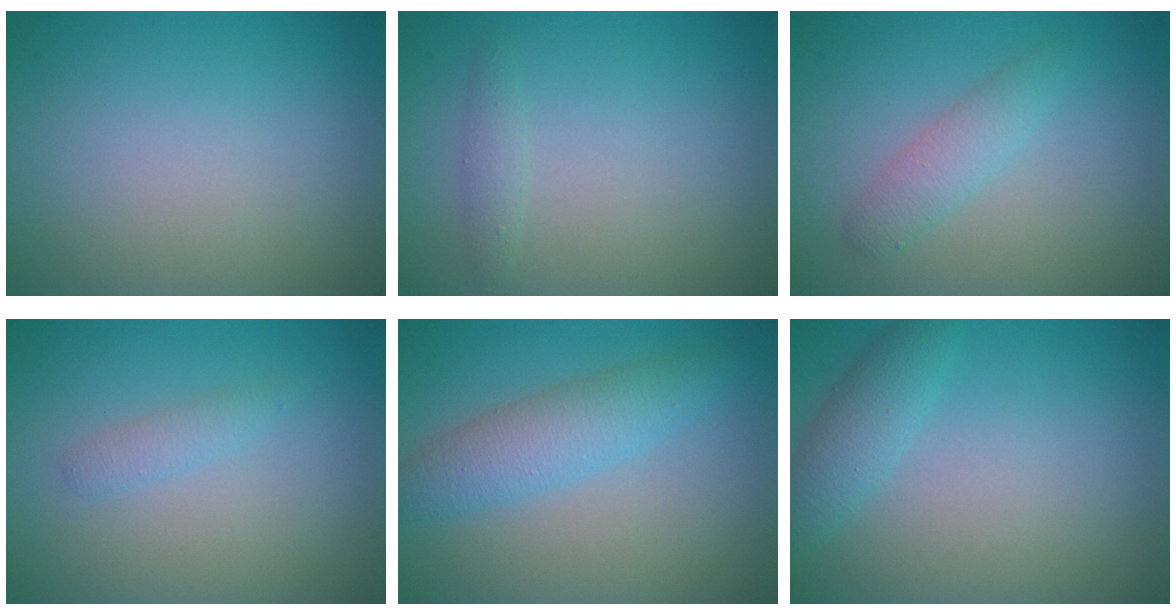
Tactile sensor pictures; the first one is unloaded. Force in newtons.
{"total": 1.1, "press": 1.1, "slide": 0.0}
{"total": 2.2, "press": 2.2, "slide": 0.1}
{"total": 1.1, "press": 1.1, "slide": 0.1}
{"total": 3.9, "press": 3.9, "slide": 0.1}
{"total": 2.6, "press": 2.6, "slide": 0.1}